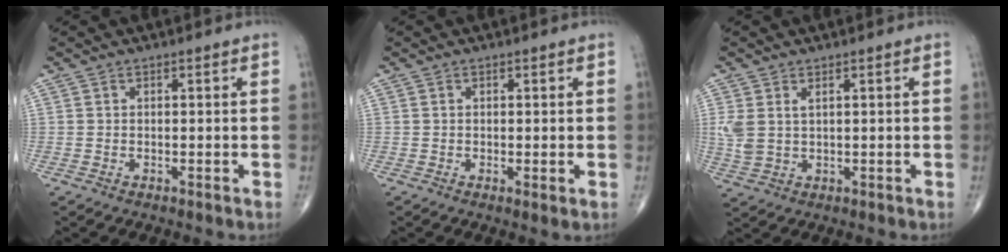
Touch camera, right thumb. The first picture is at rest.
{"total": 1.3, "force": [-0.2, 0.2, 1.2], "torque": [-0.028, -0.007, -0.006]}
{"total": 4.5, "force": [1.2, 2.6, 3.4], "torque": [-0.088, 0.003, 0.032]}